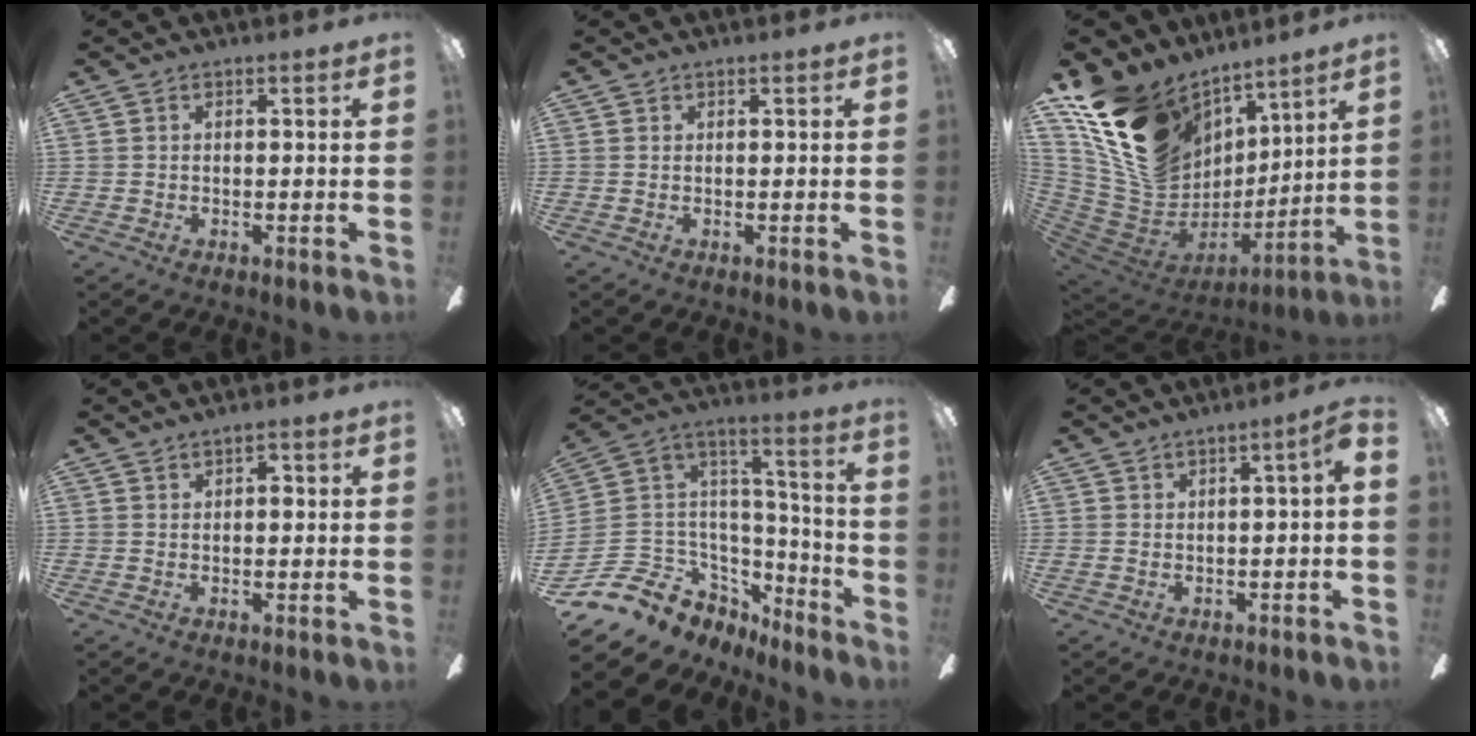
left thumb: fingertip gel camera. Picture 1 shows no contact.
{"total": 0.0}
{"total": 19.8, "force": [11.6, 13.4, 8.7], "torque": [-0.191, -0.071, 0.231]}
{"total": 2.1, "force": [0.7, 1.0, 1.7], "torque": [-0.018, -0.001, 0.008]}
{"total": 13.5, "force": [-7.0, 10.3, 5.3], "torque": [-0.149, 0.015, -0.109]}
{"total": 3.4, "force": [0.1, 0.8, 3.4], "torque": [-0.051, 0.005, -0.001]}